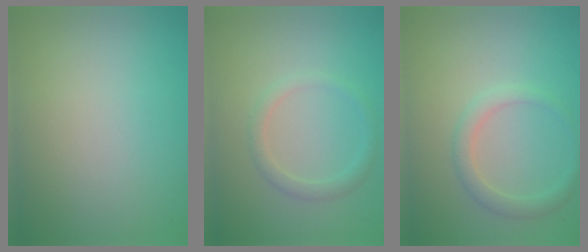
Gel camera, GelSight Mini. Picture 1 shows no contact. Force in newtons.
{"total": 1.5, "press": 1.5, "slide": 0.1}
{"total": 1.9, "press": 1.9, "slide": 0.1}